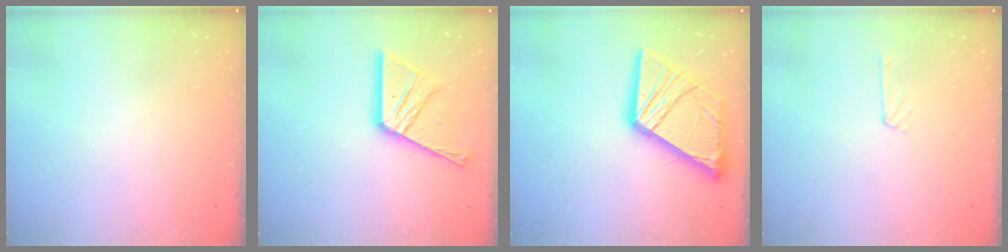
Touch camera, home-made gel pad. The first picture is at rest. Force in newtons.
{"total": 16.1, "press": 16.1, "slide": 1.5}
{"total": 18.9, "press": 18.8, "slide": 2.0}
{"total": 2.9, "press": 2.9, "slide": 0.3}